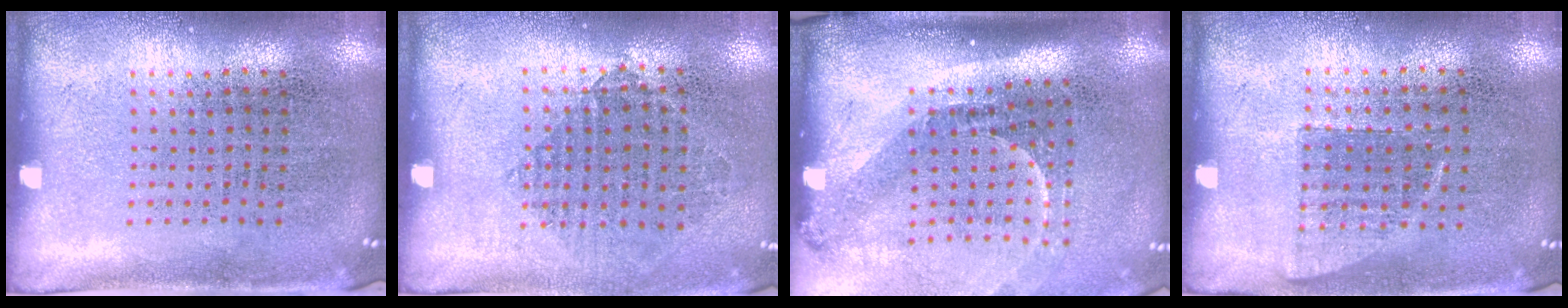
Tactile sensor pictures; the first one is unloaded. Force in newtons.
{"total": 0.9, "press": 0.9, "slide": 0.3}
{"total": 2.2, "press": 1.4, "slide": 1.7}
{"total": 0.6, "press": 0.6, "slide": 0.1}